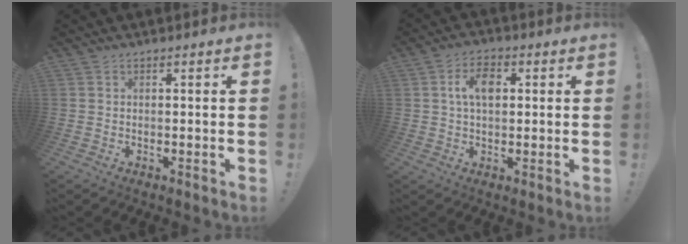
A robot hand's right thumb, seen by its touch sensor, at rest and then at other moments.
{"total": 7.6, "force": [1.6, 4.7, 5.8], "torque": [-0.094, 0.009, 0.026]}